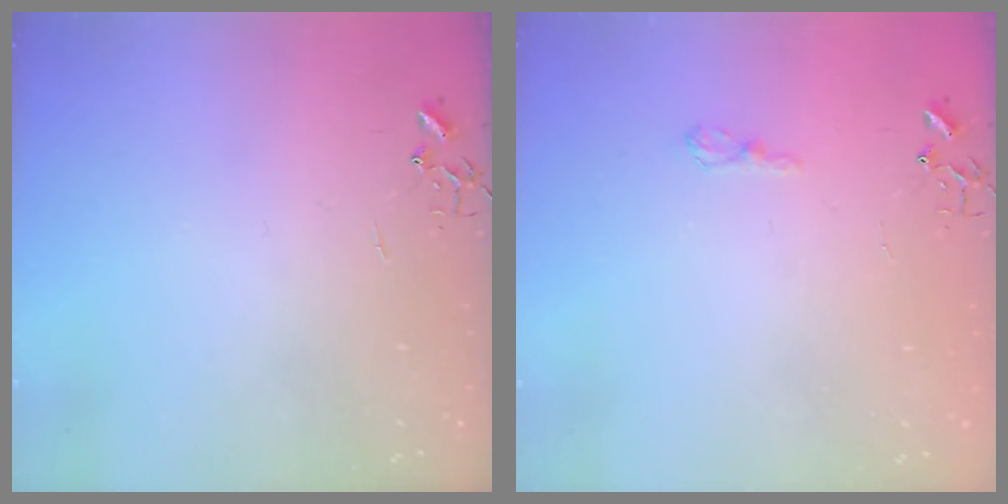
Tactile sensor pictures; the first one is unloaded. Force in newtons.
{"total": 7.3, "press": 7.3, "slide": 0.9}